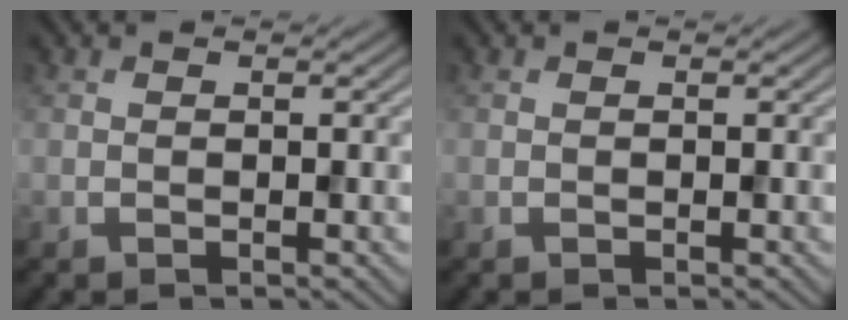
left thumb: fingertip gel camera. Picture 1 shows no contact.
{"total": 0.0}